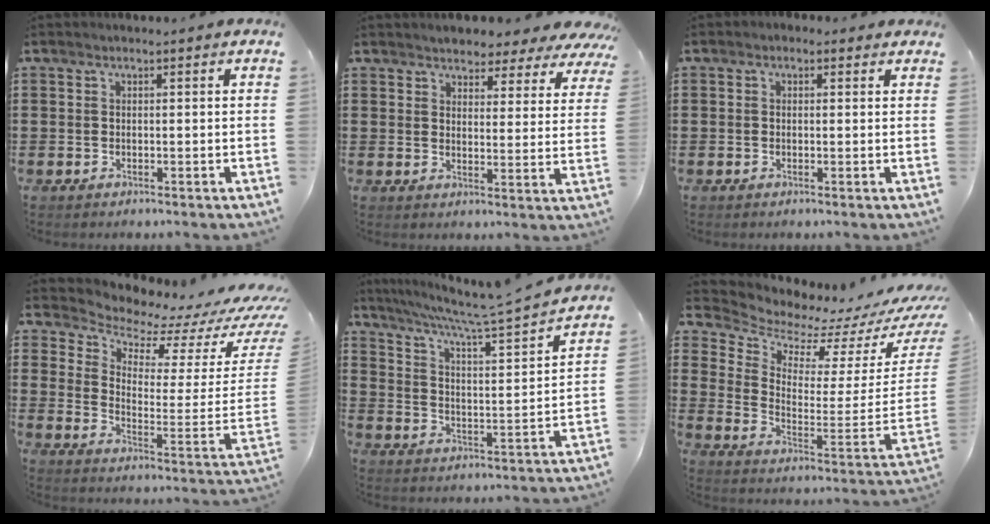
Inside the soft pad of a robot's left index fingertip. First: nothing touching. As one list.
[{"total": 3.4, "force": [3.4, 0.7, 0.1], "torque": [-0.022, -0.018, 0.057]}, {"total": 1.1, "force": [0.1, 1.0, 0.3], "torque": [-0.009, 0.006, 0.001]}, {"total": 5.6, "force": [5.3, 1.4, 1.1], "torque": [-0.044, -0.069, 0.085]}, {"total": 6.3, "force": [5.5, -0.9, 2.9], "torque": [-0.080, -0.047, 0.083]}, {"total": 3.4, "force": [3.2, 0.8, 0.7], "torque": [-0.024, -0.067, 0.047]}]